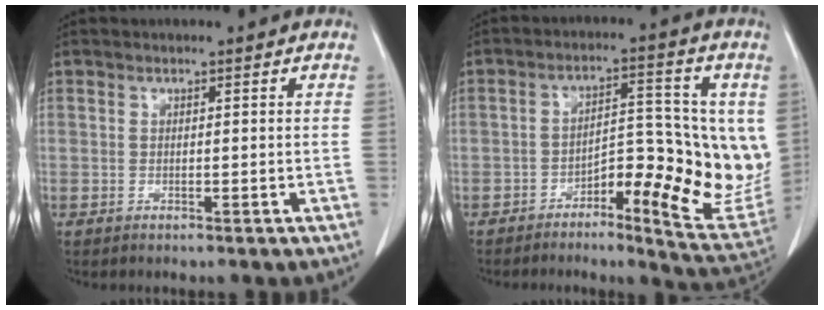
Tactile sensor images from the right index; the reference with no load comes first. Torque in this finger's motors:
{"motor_torque": [0.44, -0.09, 0.27, 0.06]}